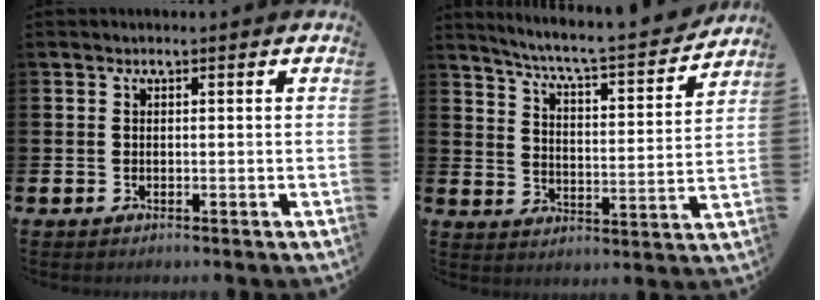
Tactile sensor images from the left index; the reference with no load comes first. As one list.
[{"total": 6.6, "force": [6.1, 0.2, 2.4], "torque": [-0.074, -0.049, 0.098]}]